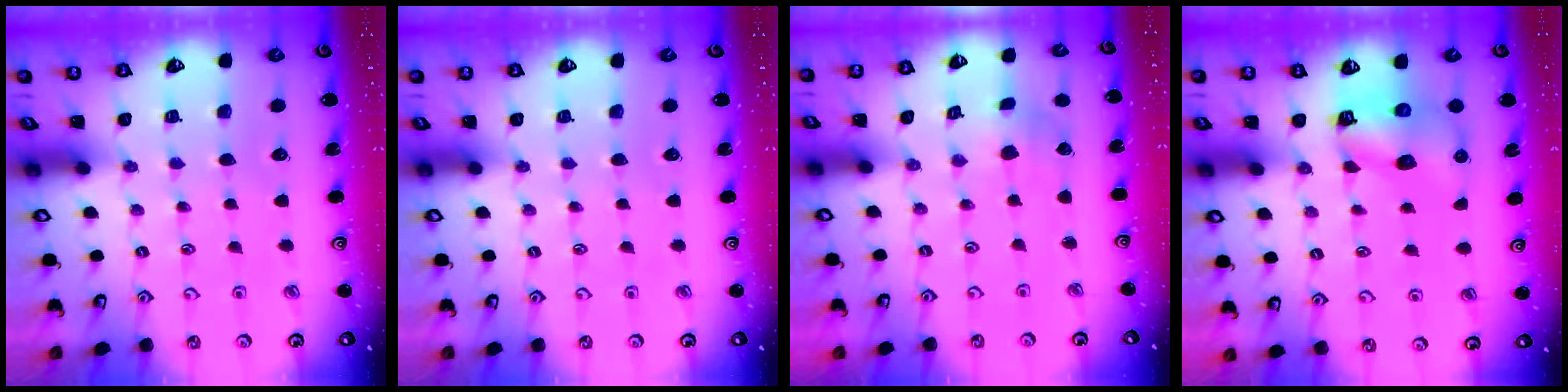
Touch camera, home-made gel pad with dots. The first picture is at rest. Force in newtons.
{"total": 0.0}
{"total": 1.8, "press": 1.8, "slide": 0.2}
{"total": 7.0, "press": 6.9, "slide": 0.4}